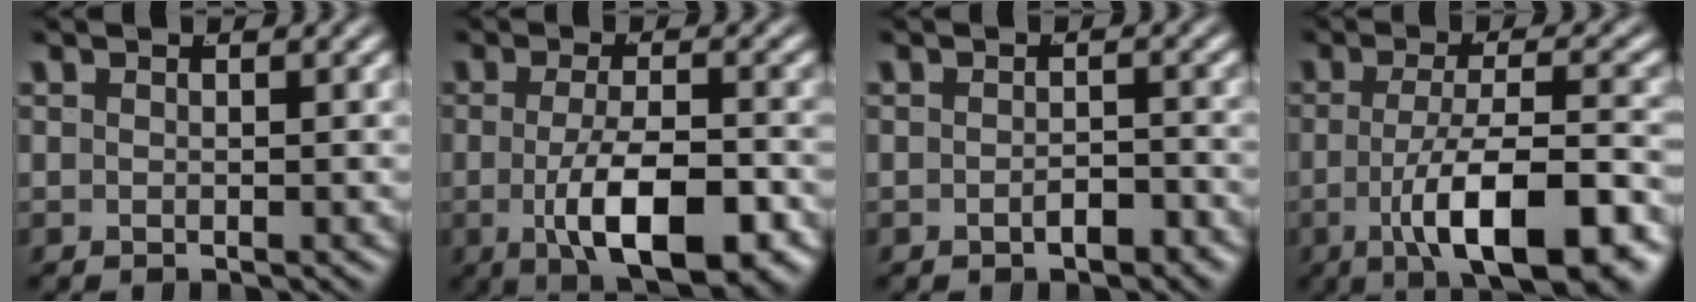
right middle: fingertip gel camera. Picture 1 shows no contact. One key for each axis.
{"total": 8.3, "fx": -2.8, "fy": 3.1, "fz": 7.2, "tx": -0.116, "ty": -0.027, "tz": -0.028}
{"total": 1.6, "fx": -1.4, "fy": 0.4, "fz": 0.6, "tx": -0.004, "ty": 0.004, "tz": -0.026}
{"total": 9.4, "fx": -3.9, "fy": 3.1, "fz": 8.0, "tx": -0.122, "ty": -0.026, "tz": -0.043}